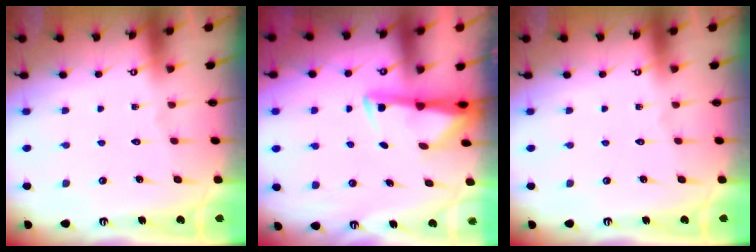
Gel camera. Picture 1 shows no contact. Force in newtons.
{"total": 2.9, "press": 2.9, "slide": 0.5}
{"total": 0.0}